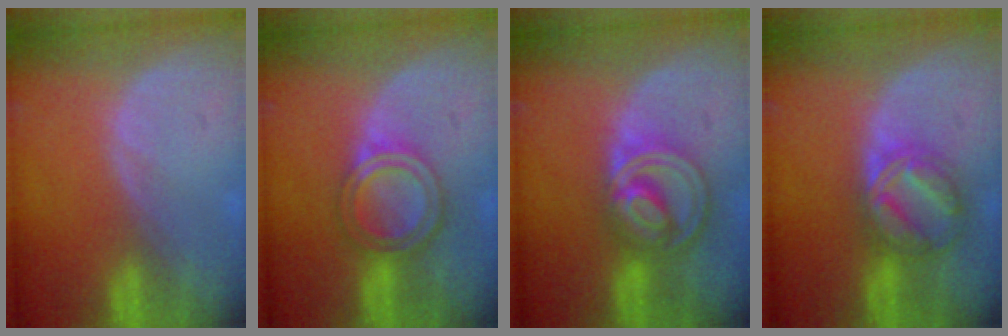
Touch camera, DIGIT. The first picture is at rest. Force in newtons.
{"total": 6.1, "press": 5.3, "slide": 3.0}
{"total": 8.7, "press": 7.4, "slide": 4.6}
{"total": 6.9, "press": 6.9, "slide": 0.4}